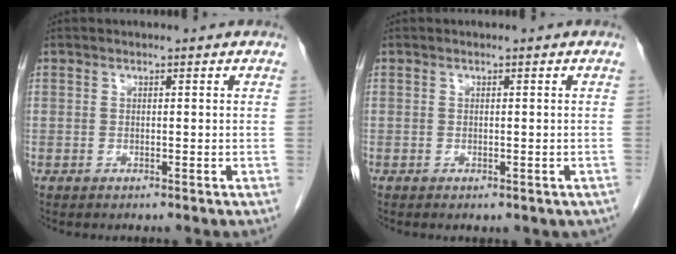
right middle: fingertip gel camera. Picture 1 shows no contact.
{"total": 1.6, "force": [-1.0, 1.0, 0.8], "torque": [-0.005, -0.002, -0.006]}